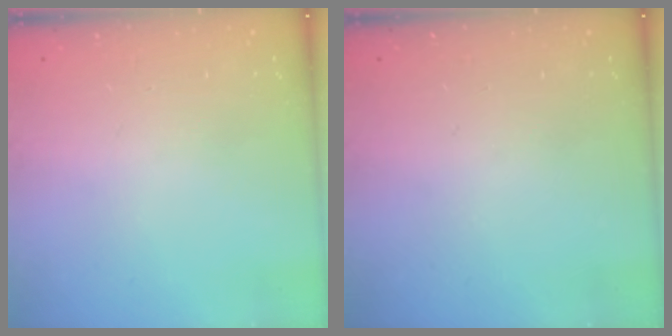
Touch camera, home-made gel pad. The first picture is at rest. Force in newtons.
{"total": 0.0}